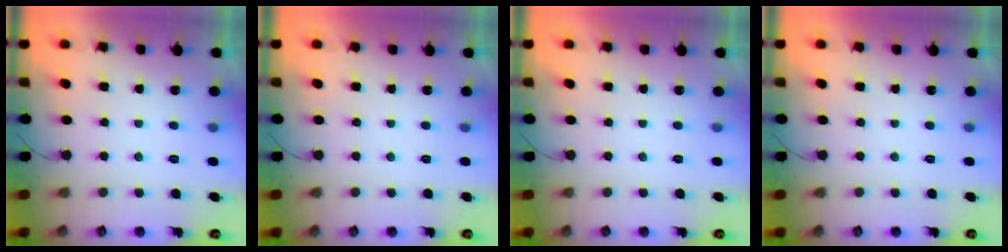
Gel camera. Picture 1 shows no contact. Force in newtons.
{"total": 1.7, "press": 1.7, "slide": 0.1}
{"total": 1.6, "press": 1.6, "slide": 0.0}
{"total": 1.7, "press": 1.7, "slide": 0.1}